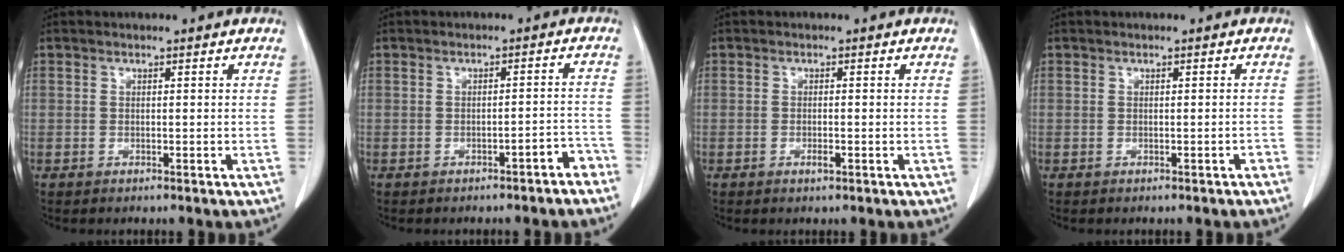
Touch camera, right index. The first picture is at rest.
{"total": 3.3, "force": [-2.6, 0.7, 1.9], "torque": [-0.016, 0.010, -0.030]}
{"total": 1.2, "force": [-0.5, 0.3, 1.1], "torque": [-0.020, -0.001, -0.007]}
{"total": 0.7, "force": [-0.5, 0.1, 0.5], "torque": [-0.013, -0.001, -0.002]}